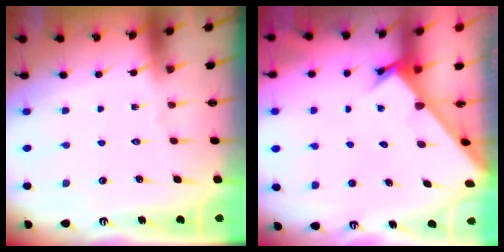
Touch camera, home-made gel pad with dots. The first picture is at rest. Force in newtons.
{"total": 2.1, "press": 2.1, "slide": 0.2}